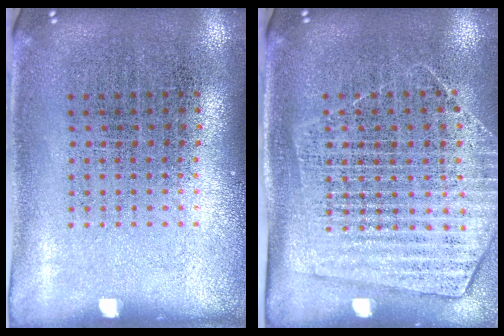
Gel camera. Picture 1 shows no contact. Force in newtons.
{"total": 1.6, "press": 1.4, "slide": 0.7}